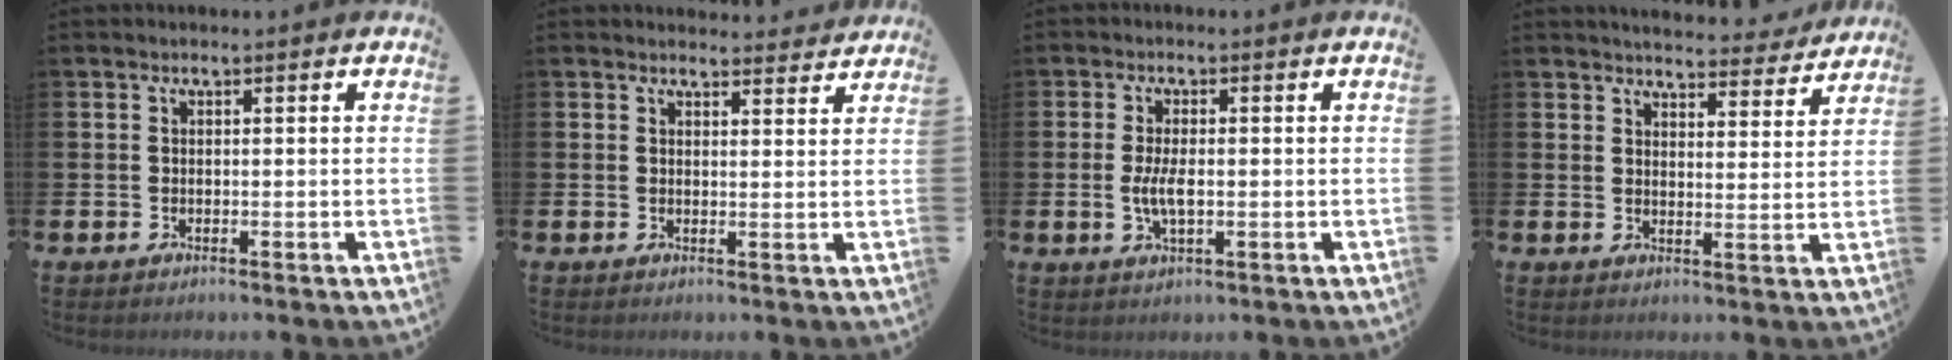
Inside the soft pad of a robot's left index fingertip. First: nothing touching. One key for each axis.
{"total": 2.6, "fx": 2.6, "fy": 0.5, "fz": -0.1, "tx": 0.017, "ty": -0.022, "tz": 0.042}
{"total": 3.8, "fx": -0.2, "fy": 1.5, "fz": 3.5, "tx": -0.066, "ty": -0.001, "tz": -0.008}
{"total": 4.8, "fx": 4.7, "fy": 0.8, "fz": 0.2, "tx": -0.006, "ty": -0.036, "tz": 0.081}